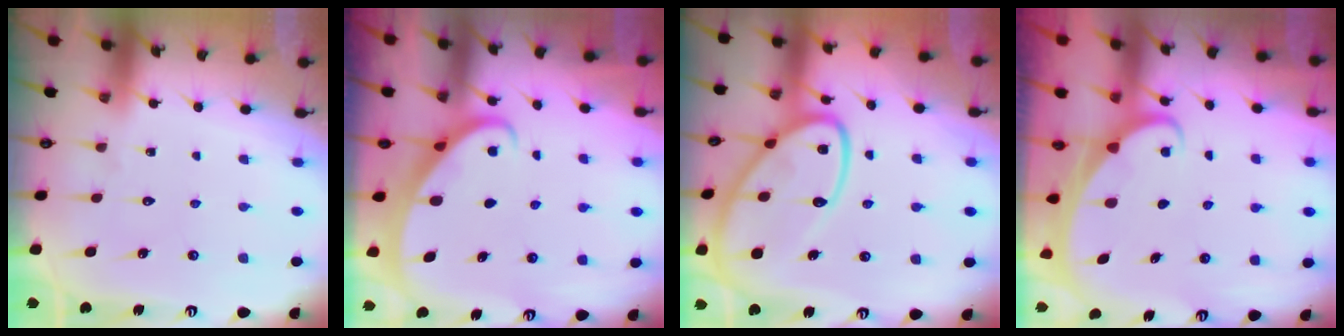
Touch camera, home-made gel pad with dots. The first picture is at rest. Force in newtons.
{"total": 2.4, "press": 2.4, "slide": 0.2}
{"total": 19.5, "press": 19.4, "slide": 1.8}
{"total": 1.8, "press": 1.8, "slide": 0.2}